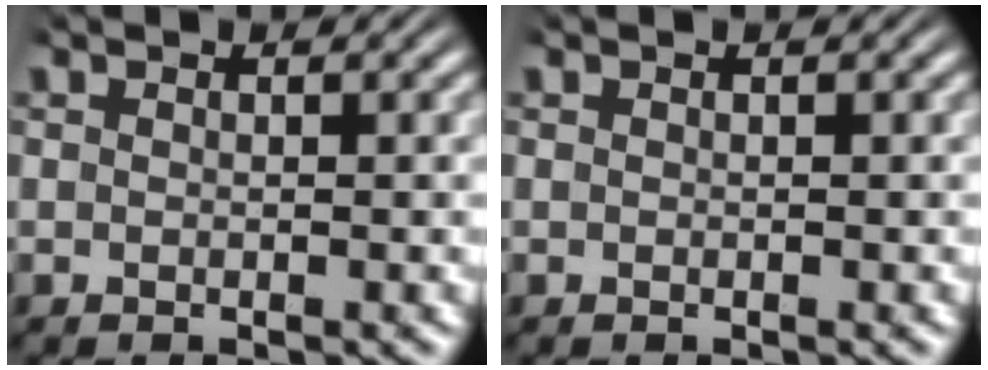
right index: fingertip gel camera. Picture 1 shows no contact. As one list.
[{"total": 0.0}]